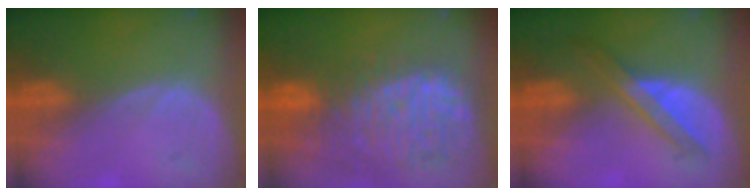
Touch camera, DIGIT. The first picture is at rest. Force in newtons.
{"total": 14.0, "press": 11.7, "slide": 7.7}
{"total": 5.8, "press": 5.3, "slide": 2.3}